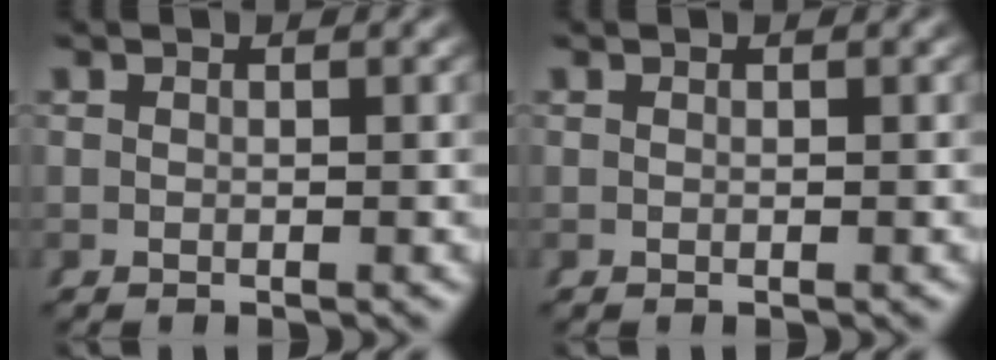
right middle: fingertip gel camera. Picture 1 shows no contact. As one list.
[{"total": 0.0}]